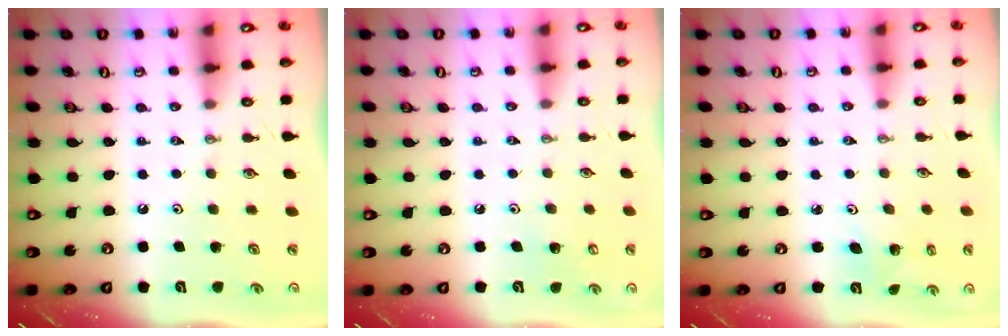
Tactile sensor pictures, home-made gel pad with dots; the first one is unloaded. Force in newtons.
{"total": 5.0, "press": 5.0, "slide": 0.5}
{"total": 2.7, "press": 2.7, "slide": 0.3}